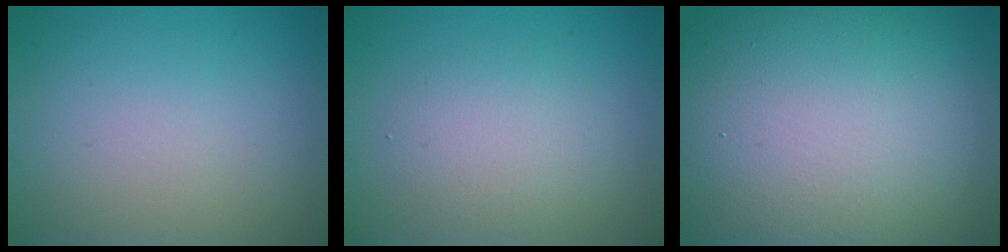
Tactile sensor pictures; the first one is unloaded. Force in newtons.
{"total": 2.8, "press": 2.8, "slide": 0.2}
{"total": 20.5, "press": 20.4, "slide": 1.5}